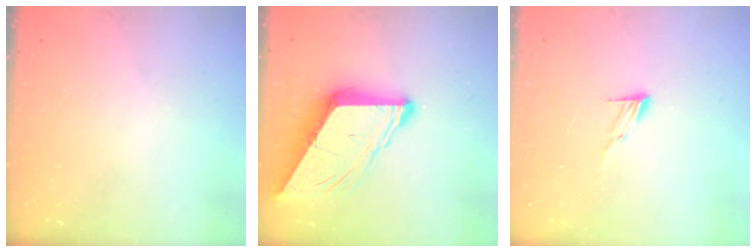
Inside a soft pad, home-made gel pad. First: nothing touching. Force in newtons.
{"total": 10.3, "press": 10.3, "slide": 1.1}
{"total": 5.9, "press": 5.9, "slide": 0.6}